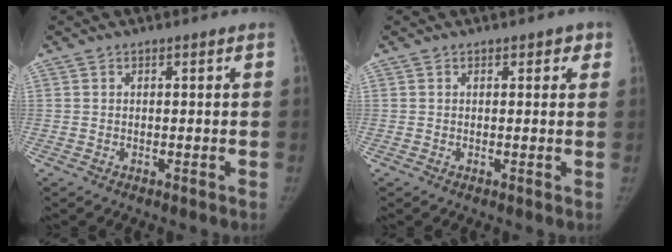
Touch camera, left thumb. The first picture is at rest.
{"total": 1.7, "force": [1.0, 1.2, 0.8], "torque": [0.014, 0.000, 0.006]}